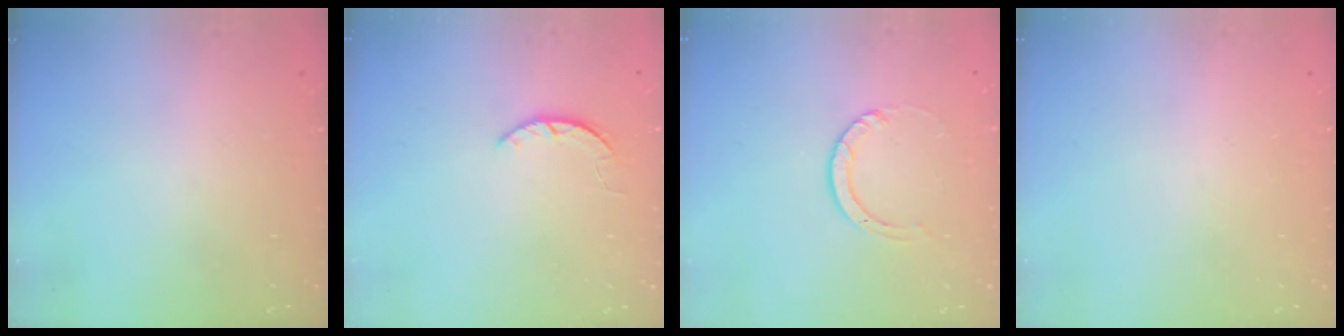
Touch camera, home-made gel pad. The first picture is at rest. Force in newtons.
{"total": 1.6, "press": 1.6, "slide": 0.3}
{"total": 3.0, "press": 3.0, "slide": 0.3}
{"total": 0.0}